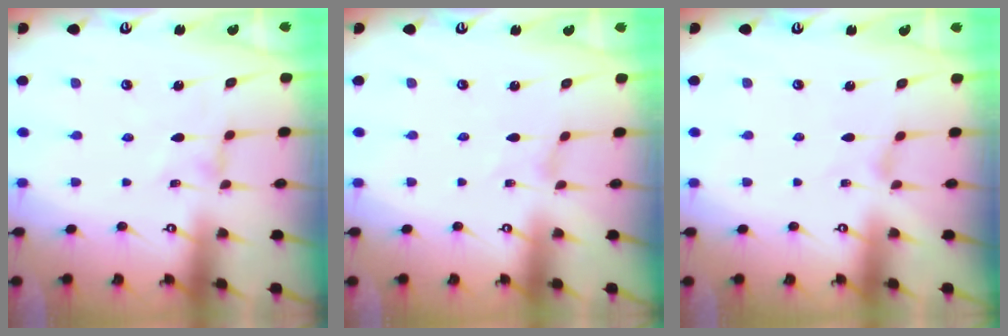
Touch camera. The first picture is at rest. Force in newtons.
{"total": 0.0}
{"total": 0.8, "press": 0.8, "slide": 0.2}